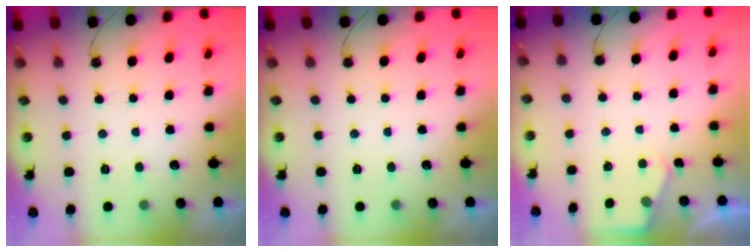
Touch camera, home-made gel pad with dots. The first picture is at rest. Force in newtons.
{"total": 0.0}
{"total": 2.1, "press": 2.1, "slide": 0.4}